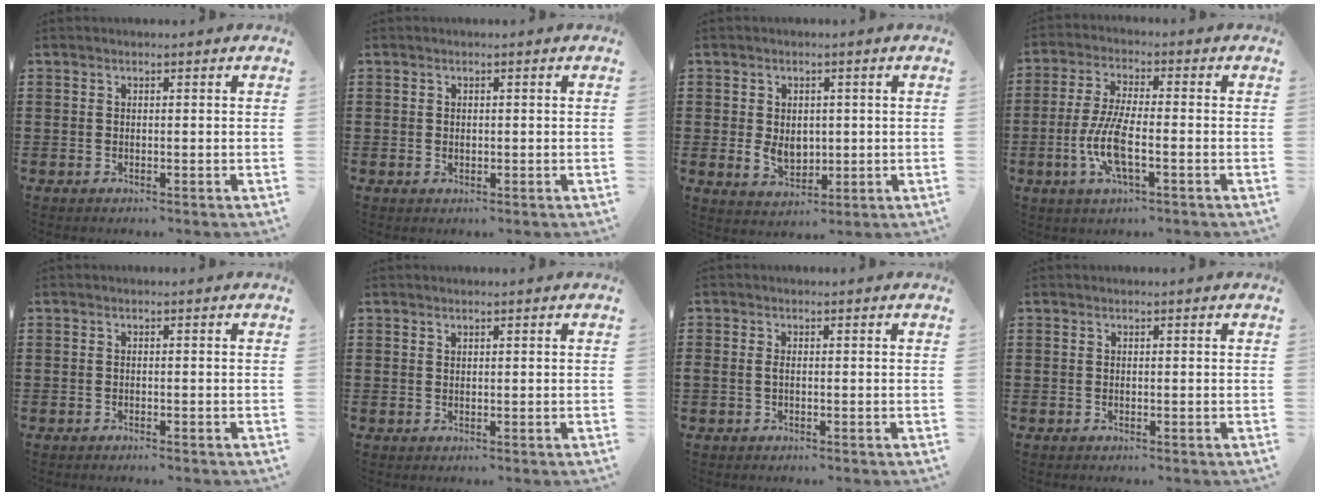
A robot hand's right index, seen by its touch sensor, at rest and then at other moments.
{"total": 0.6, "force": [0.2, 0.5, 0.2], "torque": [-0.005, 0.004, 0.004]}
{"total": 4.3, "force": [0.1, 3.2, 2.8], "torque": [-0.052, 0.007, 0.000]}
{"total": 7.9, "force": [-2.4, 2.2, 7.1], "torque": [-0.160, -0.011, -0.050]}
{"total": 0.6, "force": [-0.6, 0.0, 0.1], "torque": [-0.004, -0.002, -0.011]}
{"total": 0.6, "force": [0.5, 0.3, 0.1], "torque": [-0.002, 0.002, 0.010]}
{"total": 0.8, "force": [-0.4, 0.4, 0.6], "torque": [-0.021, -0.005, -0.009]}
{"total": 0.0}